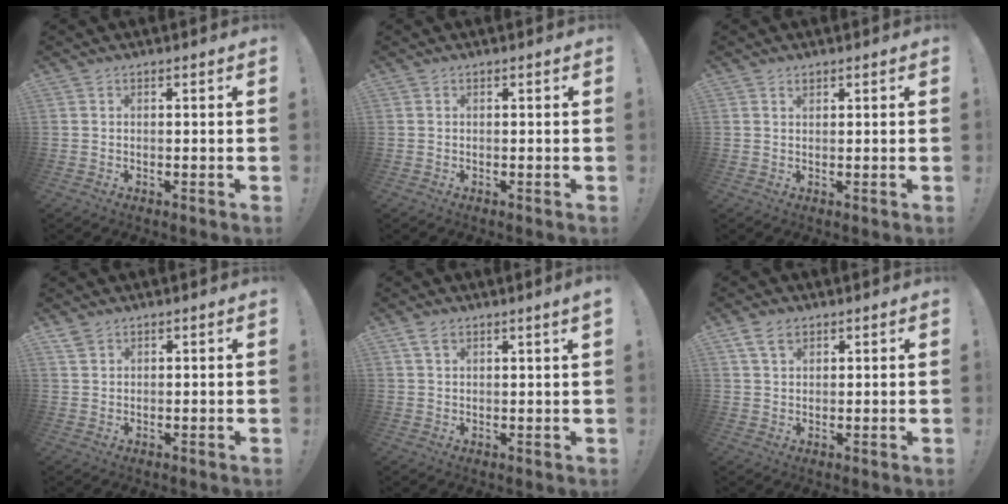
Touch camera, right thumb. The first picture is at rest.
{"total": 0.0}
{"total": 1.0, "force": [0.8, 0.5, 0.2], "torque": [0.003, -0.004, 0.015]}
{"total": 2.5, "force": [2.0, 1.0, 1.1], "torque": [-0.016, -0.012, 0.037]}
{"total": 3.4, "force": [2.3, 0.3, 2.5], "torque": [-0.045, -0.008, 0.040]}
{"total": 5.3, "force": [3.0, 3.1, 3.0], "torque": [-0.052, -0.005, 0.058]}